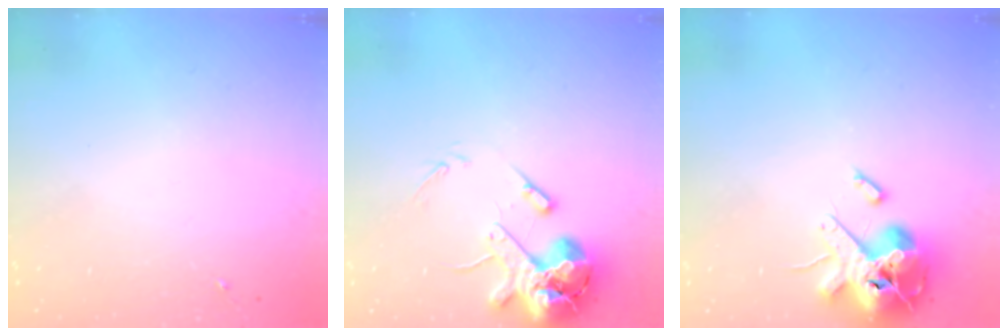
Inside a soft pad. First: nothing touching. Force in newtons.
{"total": 14.0, "press": 13.8, "slide": 2.4}
{"total": 15.4, "press": 15.2, "slide": 2.6}